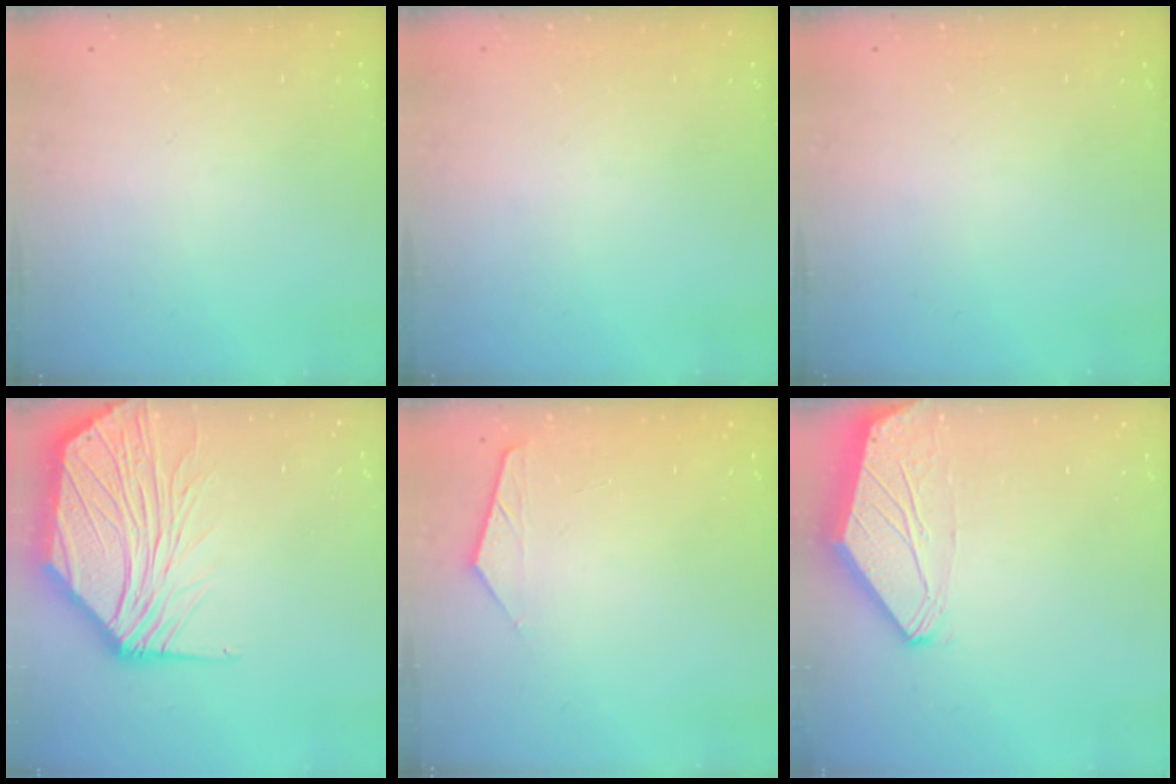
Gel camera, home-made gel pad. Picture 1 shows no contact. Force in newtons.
{"total": 0.0}
{"total": 0.0}
{"total": 18.9, "press": 18.6, "slide": 3.0}
{"total": 1.5, "press": 1.5, "slide": 0.3}
{"total": 0.0}